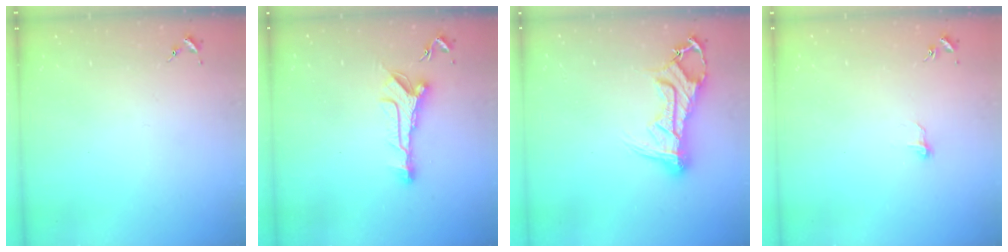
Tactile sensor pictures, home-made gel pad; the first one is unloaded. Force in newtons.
{"total": 11.4, "press": 11.4, "slide": 0.8}
{"total": 14.0, "press": 14.0, "slide": 1.6}
{"total": 5.3, "press": 5.3, "slide": 0.5}